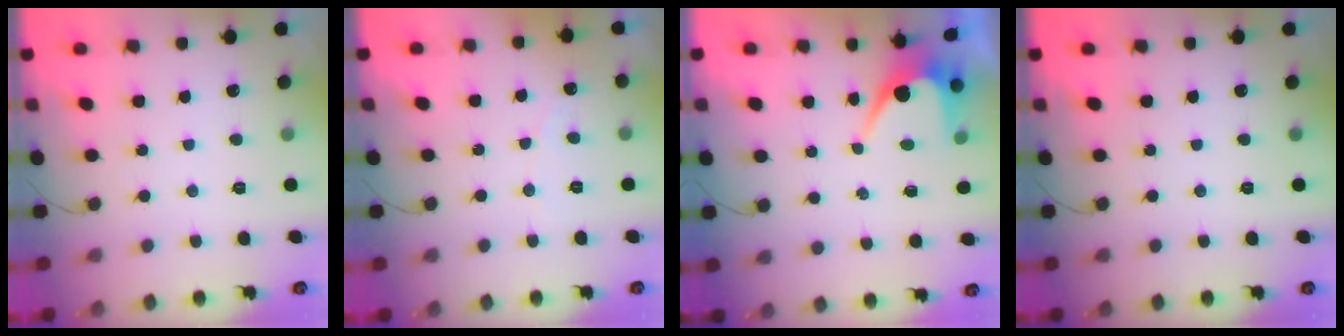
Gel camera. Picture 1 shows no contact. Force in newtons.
{"total": 2.3, "press": 2.3, "slide": 0.1}
{"total": 7.5, "press": 7.5, "slide": 0.5}
{"total": 0.0}